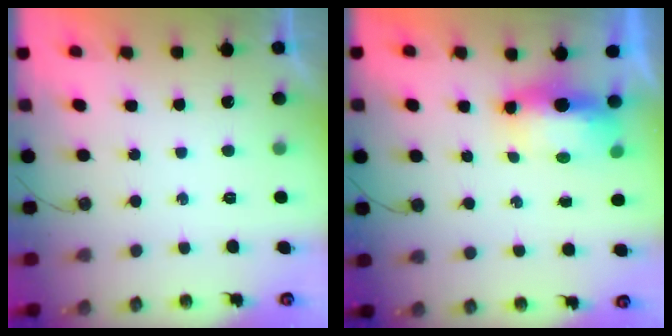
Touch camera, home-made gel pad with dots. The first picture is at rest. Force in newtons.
{"total": 15.6, "press": 9.1, "slide": 12.7}